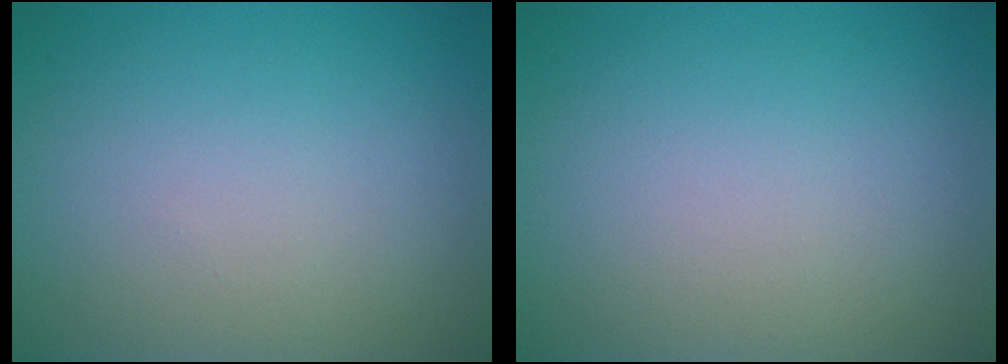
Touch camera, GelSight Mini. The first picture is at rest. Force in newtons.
{"total": 0.0}